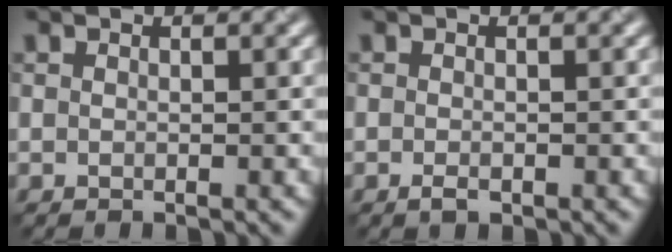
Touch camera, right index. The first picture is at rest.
{"total": 1.0, "force": [-0.6, 0.4, 0.8], "torque": [-0.015, -0.004, -0.009]}